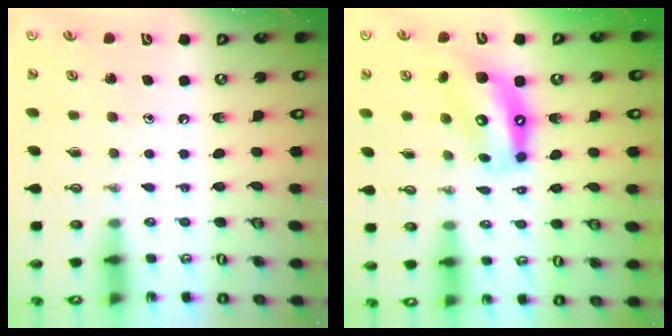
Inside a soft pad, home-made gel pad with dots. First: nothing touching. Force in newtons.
{"total": 10.8, "press": 10.7, "slide": 1.2}